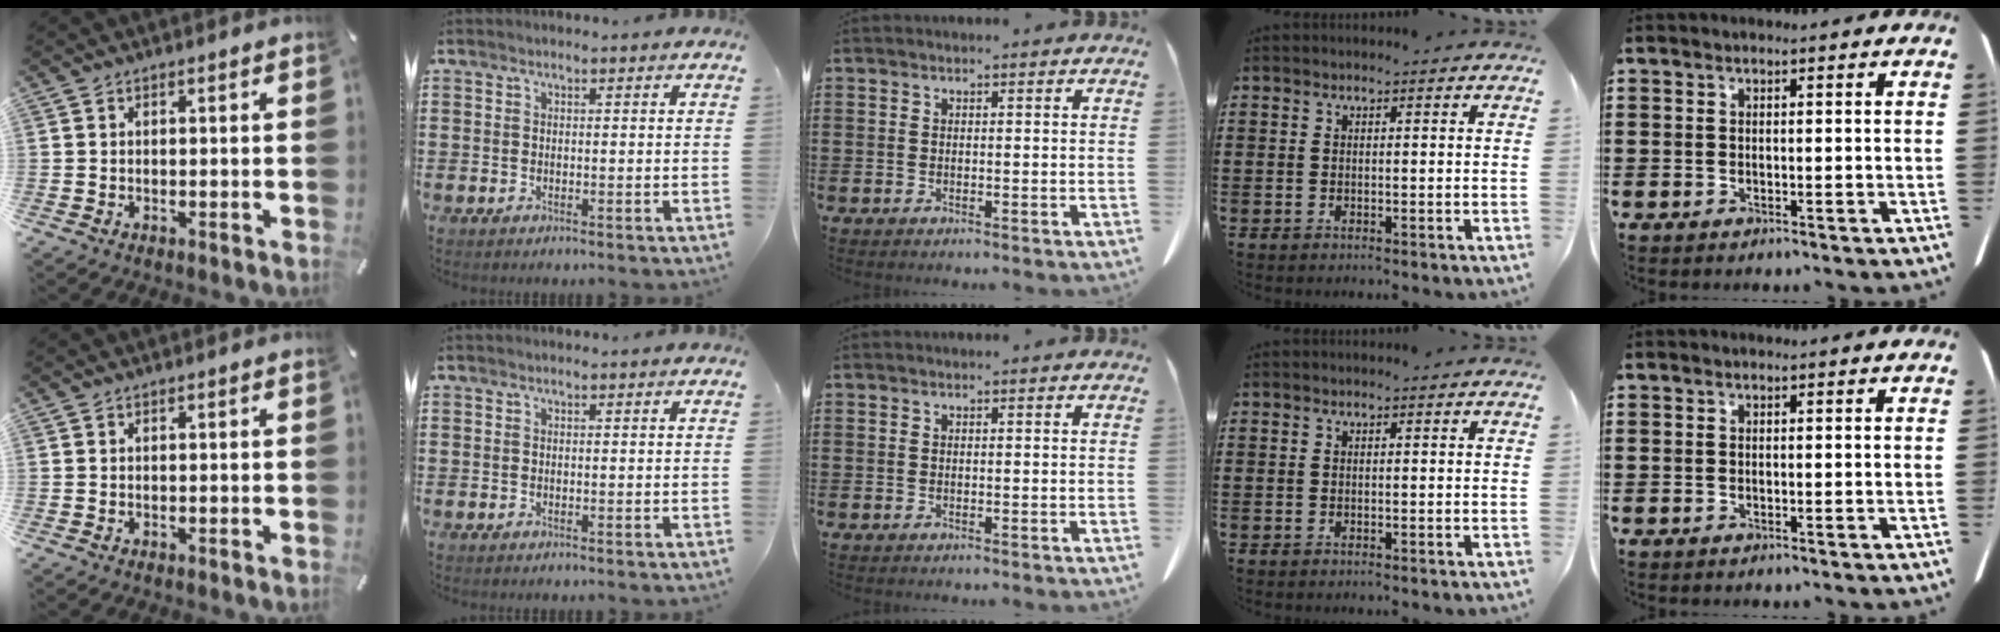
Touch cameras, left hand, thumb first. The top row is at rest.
{}